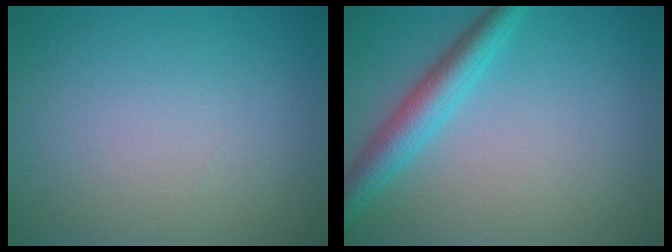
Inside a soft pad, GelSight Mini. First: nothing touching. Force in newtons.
{"total": 4.0, "press": 3.9, "slide": 0.2}